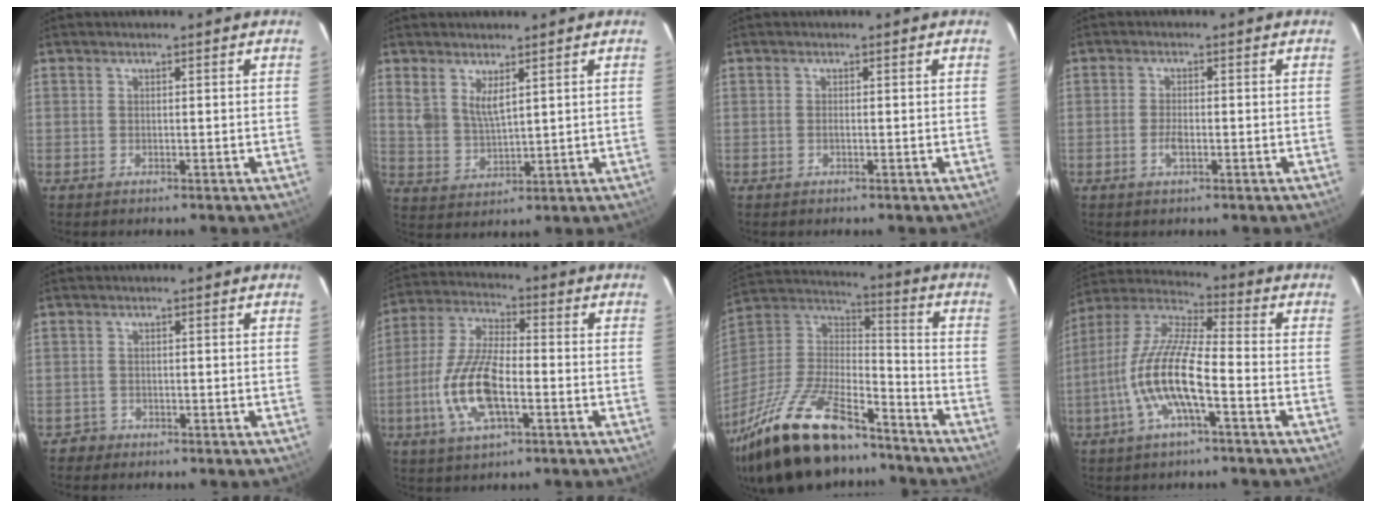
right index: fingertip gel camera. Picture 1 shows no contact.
{"total": 5.5, "force": [3.2, 2.3, 3.9], "torque": [-0.072, -0.008, 0.069]}
{"total": 0.5, "force": [-0.1, 0.1, 0.5], "torque": [-0.009, 0.000, -0.003]}
{"total": 2.6, "force": [-0.9, 1.1, 2.1], "torque": [-0.044, -0.001, -0.017]}
{"total": 1.6, "force": [-1.0, 1.3, -0.2], "torque": [0.001, 0.007, -0.017]}
{"total": 13.8, "force": [-4.0, 5.1, 12.1], "torque": [-0.260, -0.003, -0.077]}
{"total": 28.6, "force": [-20.5, 10.5, 16.9], "torque": [-0.344, -0.014, -0.340]}
{"total": 14.0, "force": [-4.5, 2.8, 12.9], "torque": [-0.262, -0.001, -0.094]}